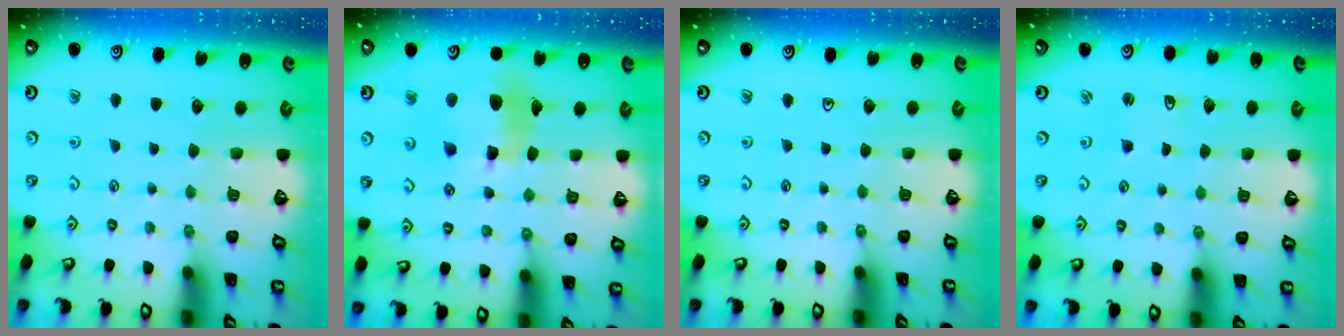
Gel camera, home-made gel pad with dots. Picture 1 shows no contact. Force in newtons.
{"total": 12.5, "press": 12.5, "slide": 1.4}
{"total": 0.0}
{"total": 2.1, "press": 2.0, "slide": 0.4}